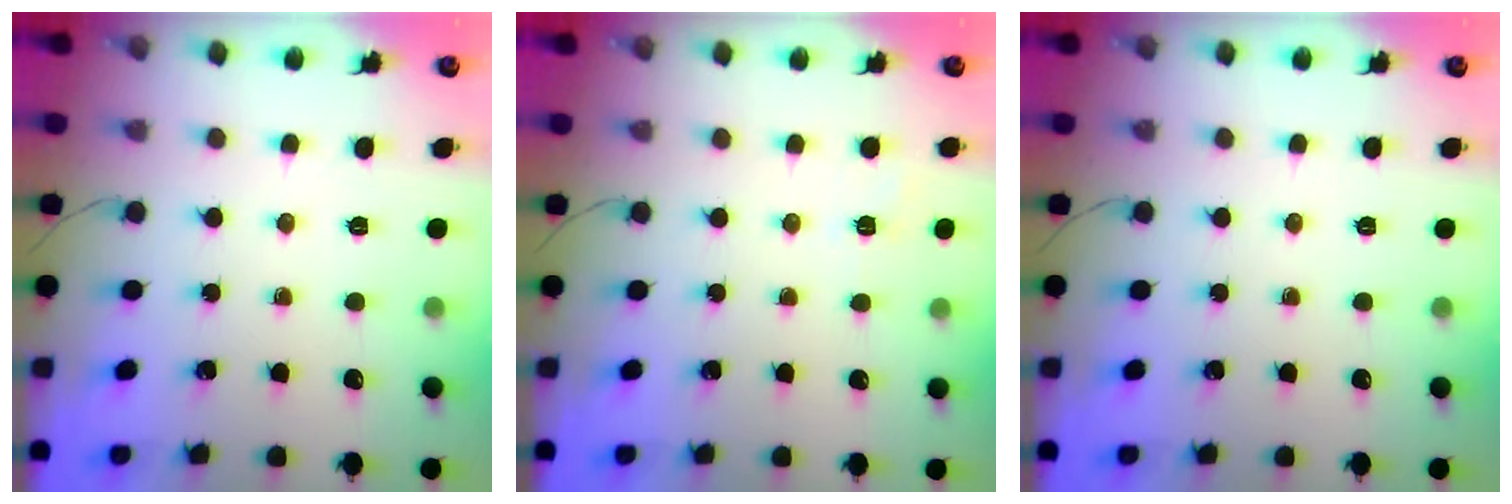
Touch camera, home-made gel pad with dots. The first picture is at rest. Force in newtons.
{"total": 3.1, "press": 2.7, "slide": 1.5}
{"total": 0.0}